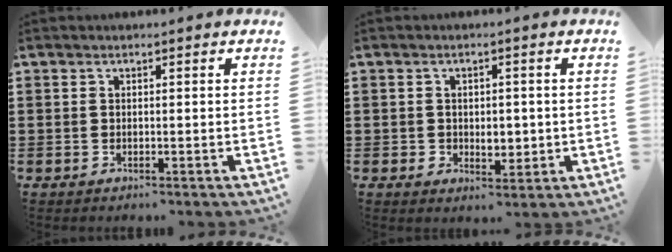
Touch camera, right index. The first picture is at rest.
{"total": 3.0, "force": [0.0, 2.3, 1.9], "torque": [-0.035, 0.006, -0.004]}